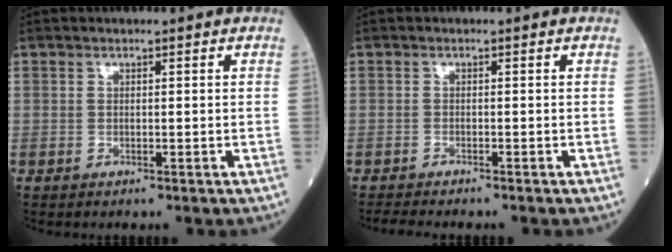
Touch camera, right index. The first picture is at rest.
{"total": 3.4, "force": [-3.1, -0.2, 1.4], "torque": [-0.018, -0.008, -0.049]}